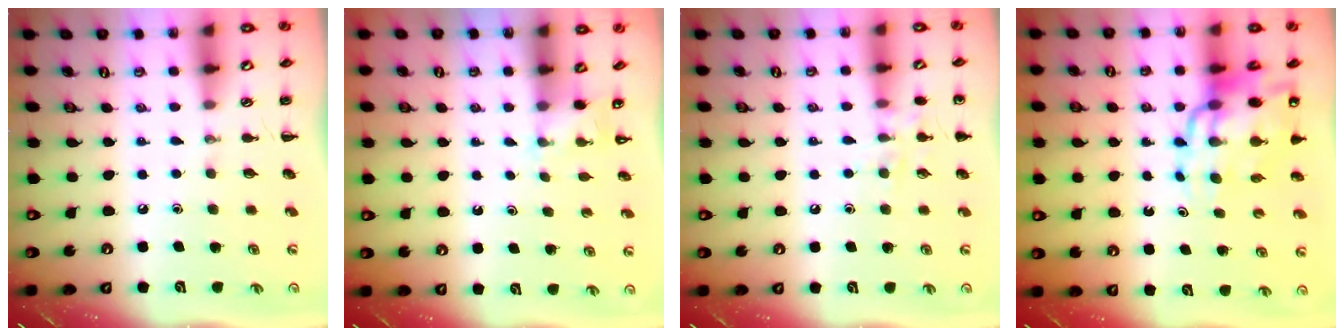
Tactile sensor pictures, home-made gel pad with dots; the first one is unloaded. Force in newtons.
{"total": 2.2, "press": 2.1, "slide": 0.7}
{"total": 8.2, "press": 8.1, "slide": 1.6}
{"total": 15.9, "press": 15.3, "slide": 4.4}